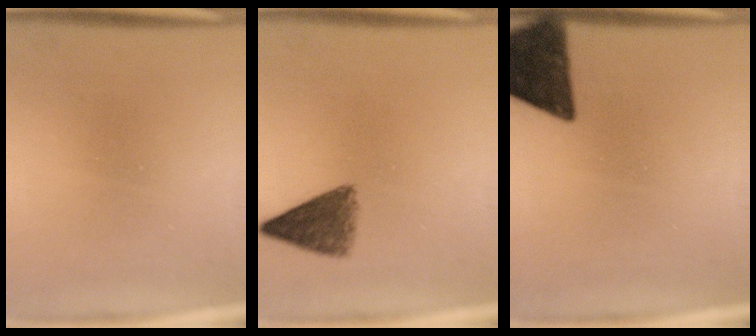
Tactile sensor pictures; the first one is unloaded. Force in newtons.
{"total": 5.8}
{"total": 13.7}